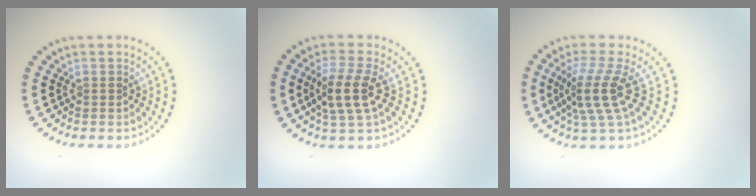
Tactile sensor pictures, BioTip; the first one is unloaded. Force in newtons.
{"total": 3.6, "press": 3.3, "slide": 1.5}
{"total": 4.0, "press": 2.9, "slide": 2.8}